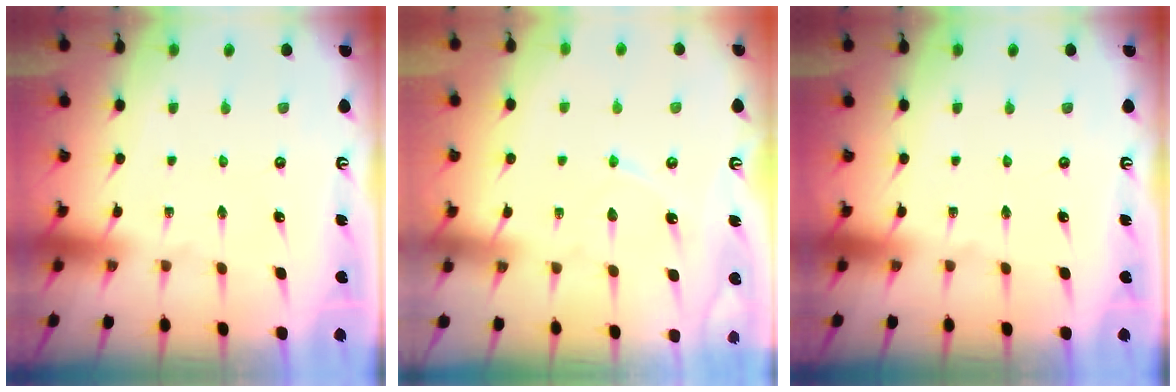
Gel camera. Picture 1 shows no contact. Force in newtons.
{"total": 4.0, "press": 4.0, "slide": 0.4}
{"total": 0.0}